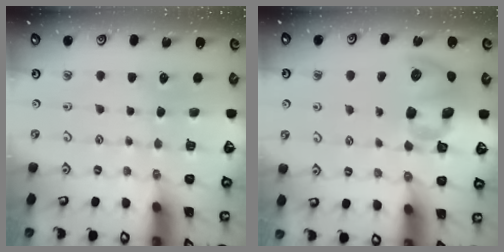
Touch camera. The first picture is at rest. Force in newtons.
{"total": 11.6, "press": 11.5, "slide": 1.9}